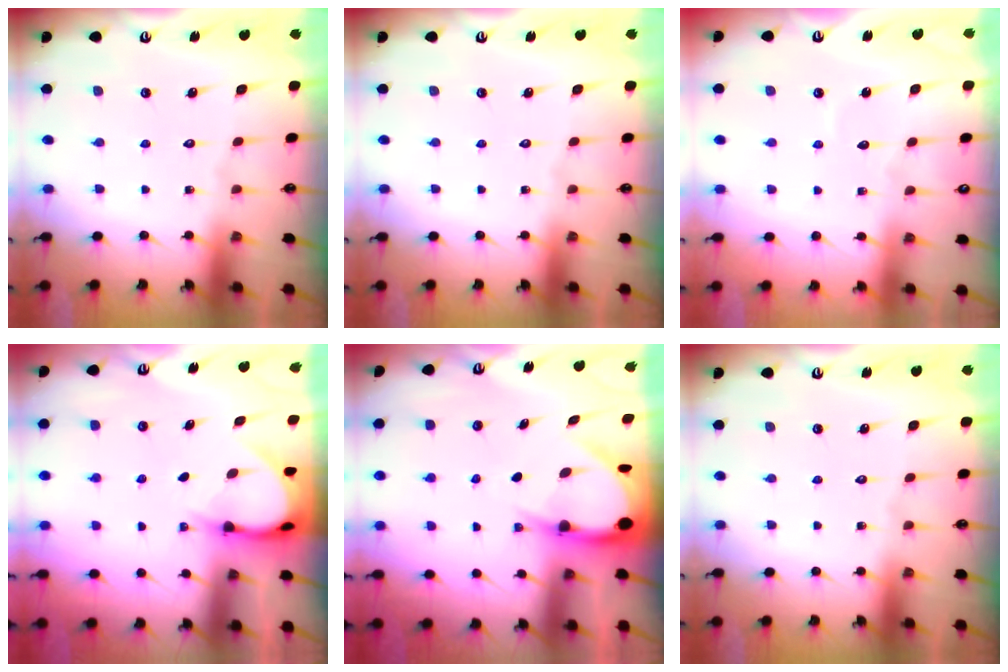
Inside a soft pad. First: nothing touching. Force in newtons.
{"total": 0.0}
{"total": 2.4, "press": 2.4, "slide": 0.3}
{"total": 4.8, "press": 4.8, "slide": 0.6}
{"total": 6.7, "press": 6.6, "slide": 0.8}
{"total": 0.0}